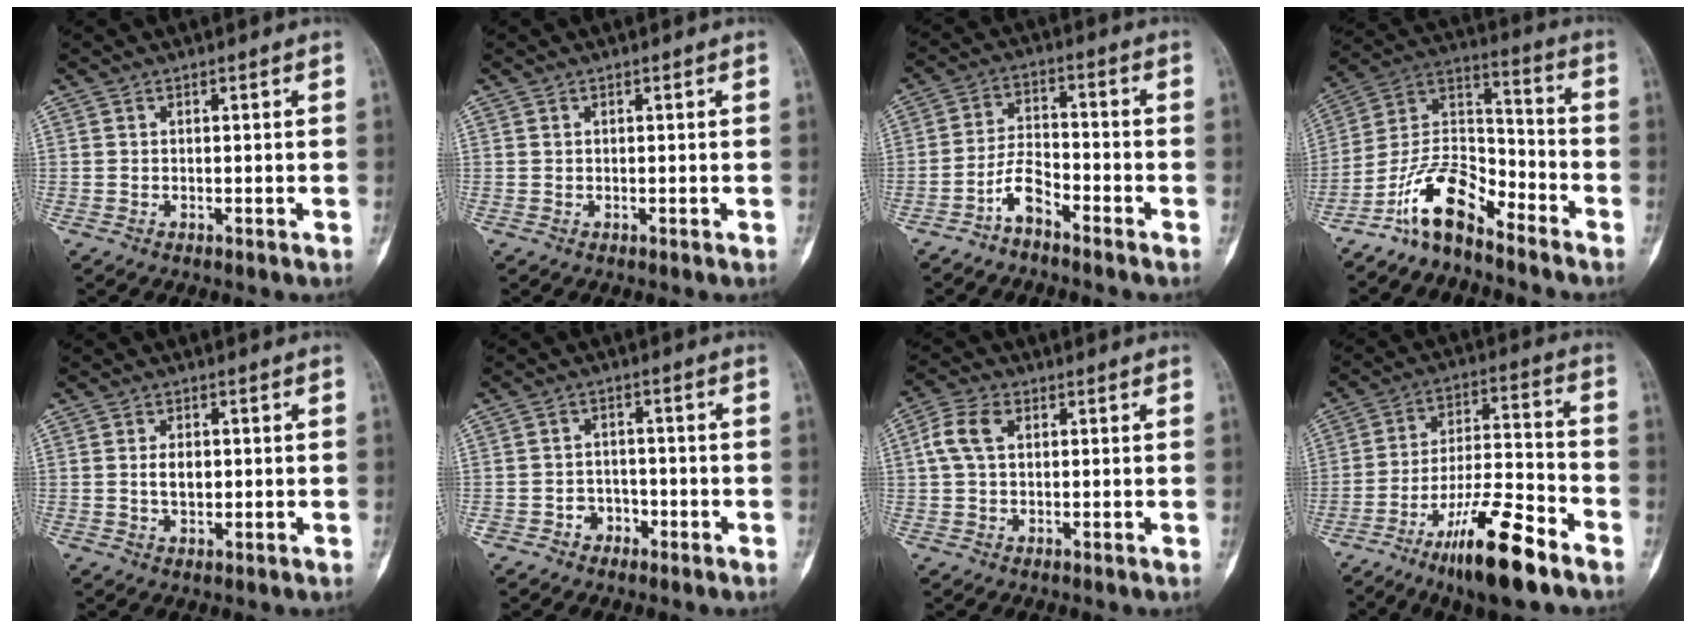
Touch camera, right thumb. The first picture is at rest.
{"total": 0.0}
{"total": 5.4, "force": [-3.9, 2.1, 3.1], "torque": [-0.056, 0.037, -0.081]}
{"total": 12.0, "force": [-9.1, 4.6, 6.5], "torque": [-0.113, 0.091, -0.181]}
{"total": 3.3, "force": [0.2, 2.0, 2.6], "torque": [-0.038, -0.002, 0.006]}
{"total": 3.6, "force": [-1.9, 2.9, 0.9], "torque": [0.013, 0.023, -0.034]}
{"total": 6.0, "force": [1.4, 3.9, 4.3], "torque": [-0.094, 0.016, 0.025]}
{"total": 16.7, "force": [-10.5, 3.7, 12.4], "torque": [-0.217, 0.067, -0.181]}